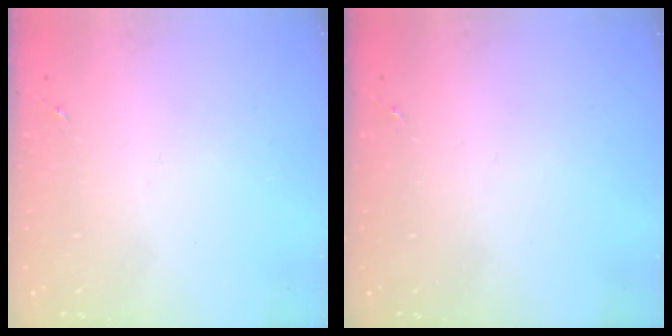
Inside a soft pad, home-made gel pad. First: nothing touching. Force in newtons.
{"total": 0.0}